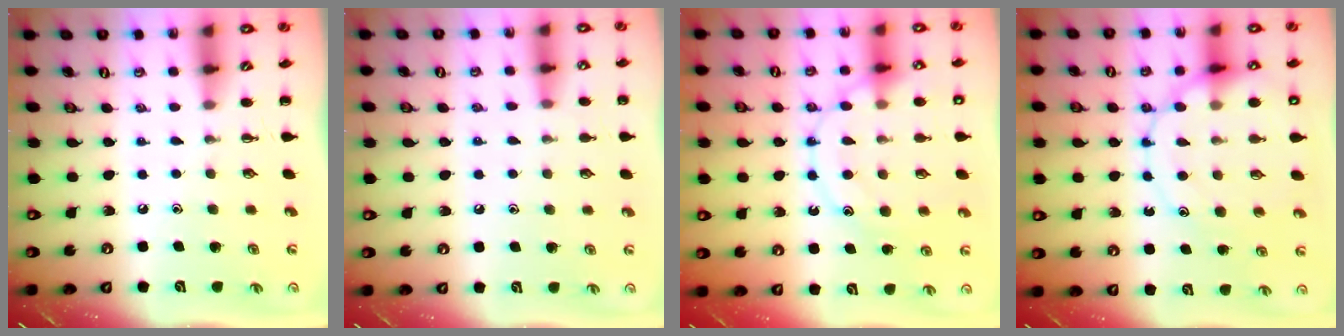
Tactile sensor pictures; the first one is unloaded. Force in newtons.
{"total": 6.8, "press": 6.5, "slide": 2.0}
{"total": 15.7, "press": 15.6, "slide": 1.1}
{"total": 14.5, "press": 14.4, "slide": 2.1}